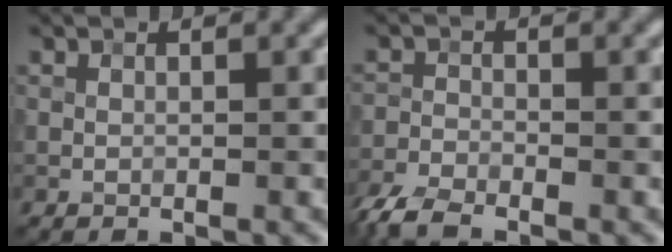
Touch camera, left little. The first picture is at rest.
{"total": 4.2, "force": [-3.6, 1.2, 1.9], "torque": [-0.041, -0.008, -0.084]}